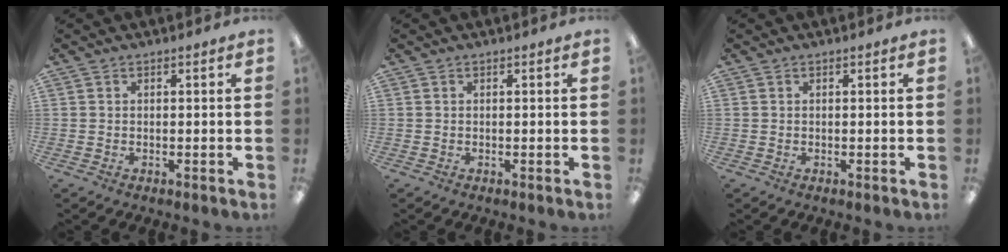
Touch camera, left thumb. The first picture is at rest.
{"total": 0.0}
{"total": 0.0}